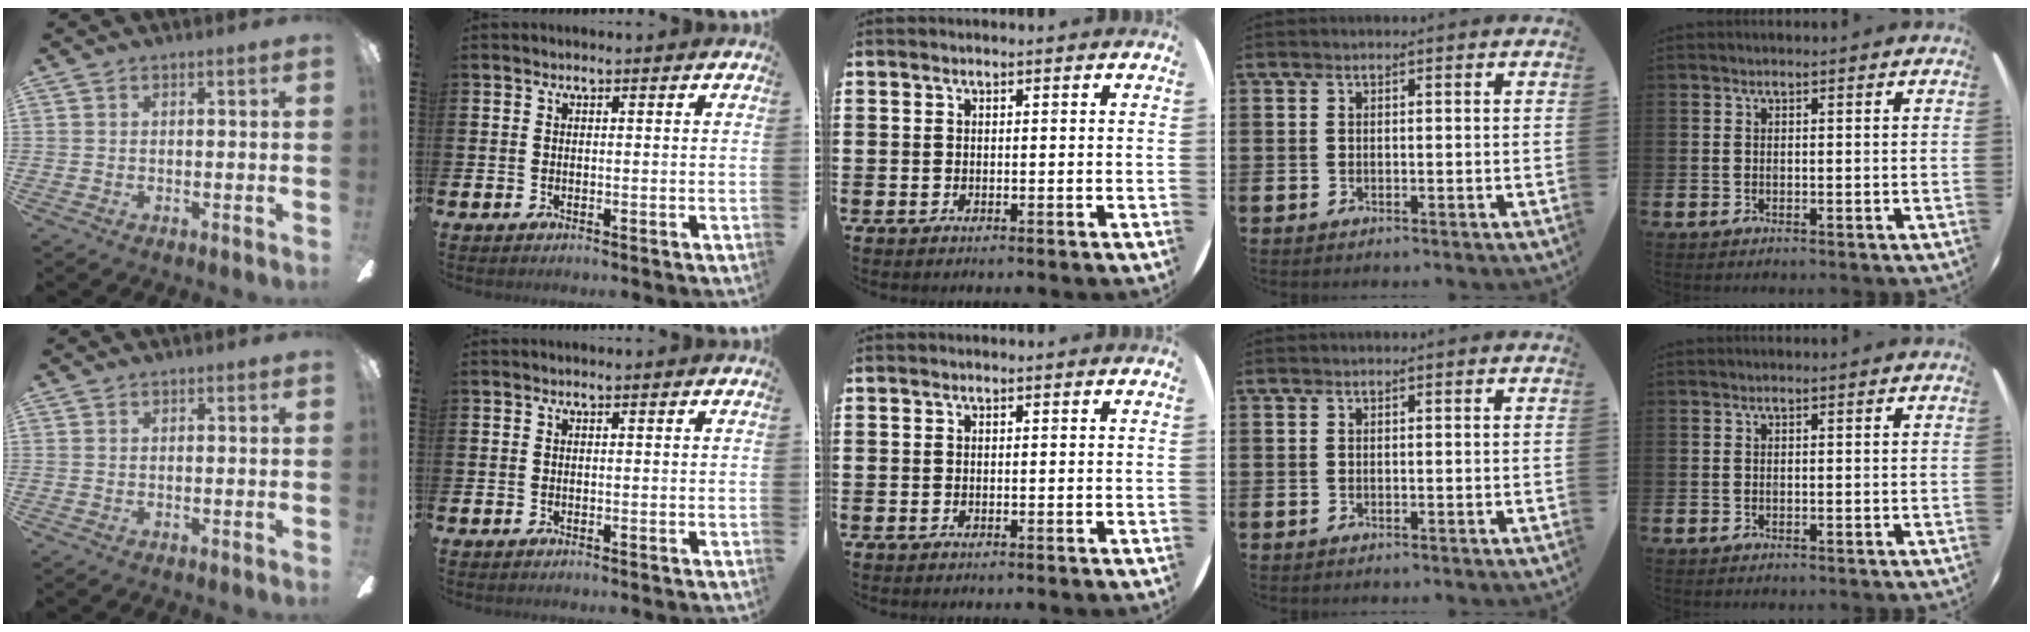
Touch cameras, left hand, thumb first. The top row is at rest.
{}